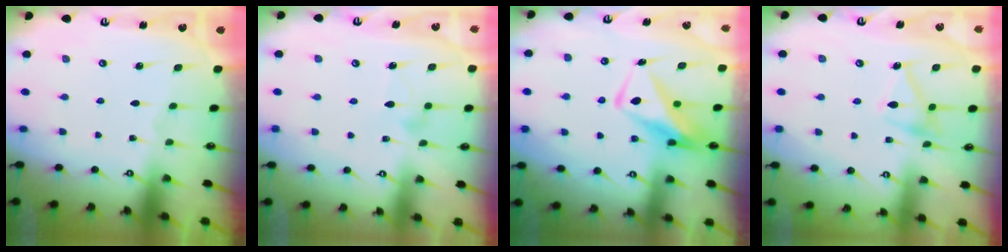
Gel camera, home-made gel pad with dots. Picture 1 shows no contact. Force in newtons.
{"total": 8.6, "press": 8.6, "slide": 0.4}
{"total": 8.9, "press": 8.9, "slide": 0.9}
{"total": 13.8, "press": 13.7, "slide": 0.6}